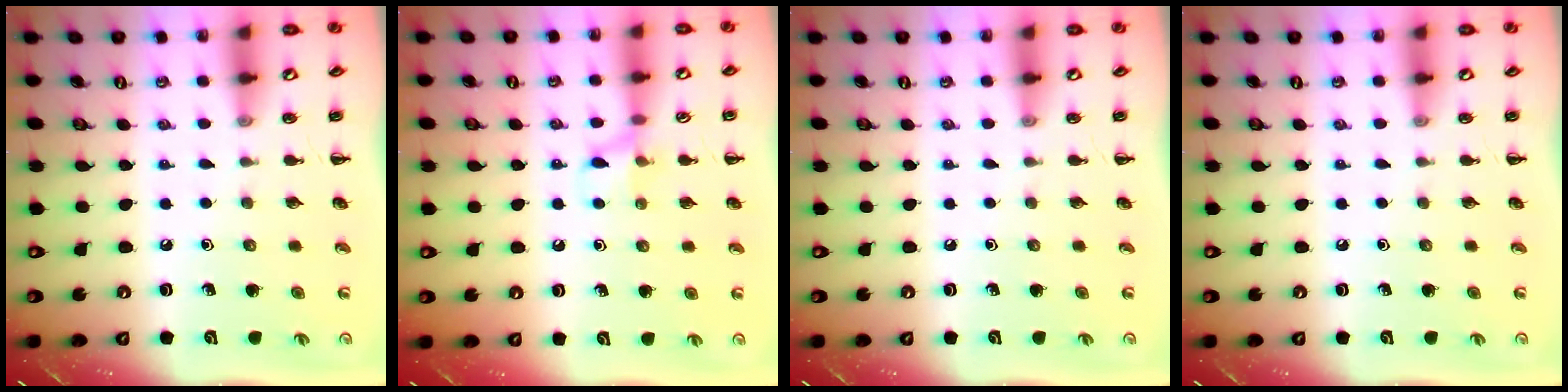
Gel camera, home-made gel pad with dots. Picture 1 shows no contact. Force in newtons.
{"total": 7.4, "press": 7.2, "slide": 1.8}
{"total": 0.0}
{"total": 0.0}